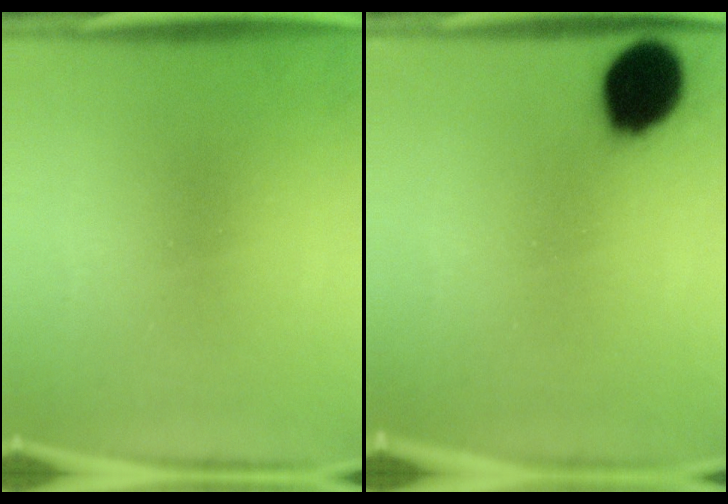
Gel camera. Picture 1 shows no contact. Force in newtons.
{"total": 13.0}